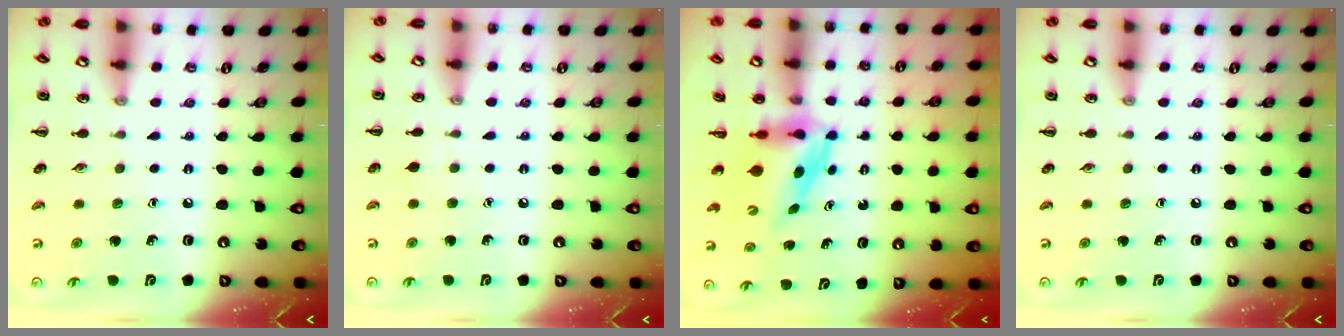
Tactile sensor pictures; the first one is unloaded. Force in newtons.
{"total": 2.6, "press": 2.3, "slide": 1.1}
{"total": 3.9, "press": 3.9, "slide": 0.8}
{"total": 0.0}